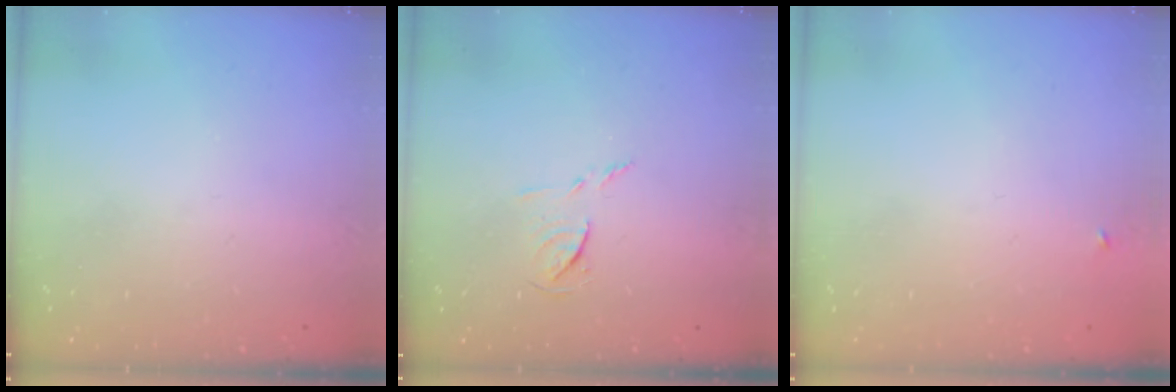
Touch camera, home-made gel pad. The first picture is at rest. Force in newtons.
{"total": 7.3, "press": 7.3, "slide": 0.5}
{"total": 2.3, "press": 2.3, "slide": 0.2}